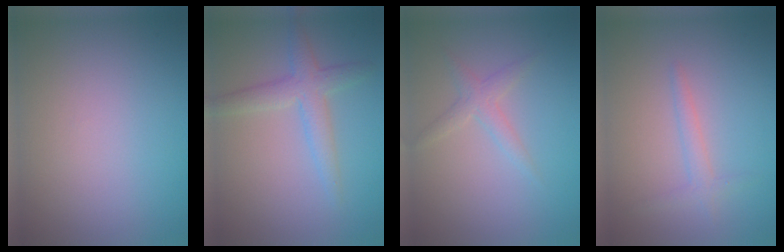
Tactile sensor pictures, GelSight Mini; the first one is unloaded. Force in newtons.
{"total": 3.2, "press": 3.2, "slide": 0.1}
{"total": 1.8, "press": 1.8, "slide": 0.1}
{"total": 1.6, "press": 1.6, "slide": 0.1}